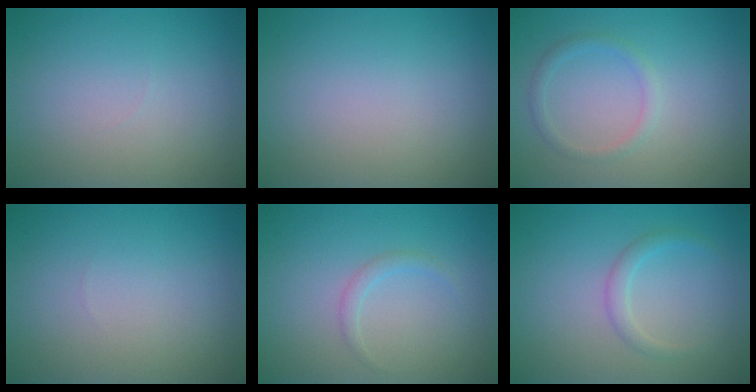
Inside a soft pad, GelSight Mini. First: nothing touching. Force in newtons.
{"total": 0.0}
{"total": 1.3, "press": 1.3, "slide": 0.1}
{"total": 0.0}
{"total": 1.0, "press": 1.0, "slide": 0.1}
{"total": 1.4, "press": 1.4, "slide": 0.1}